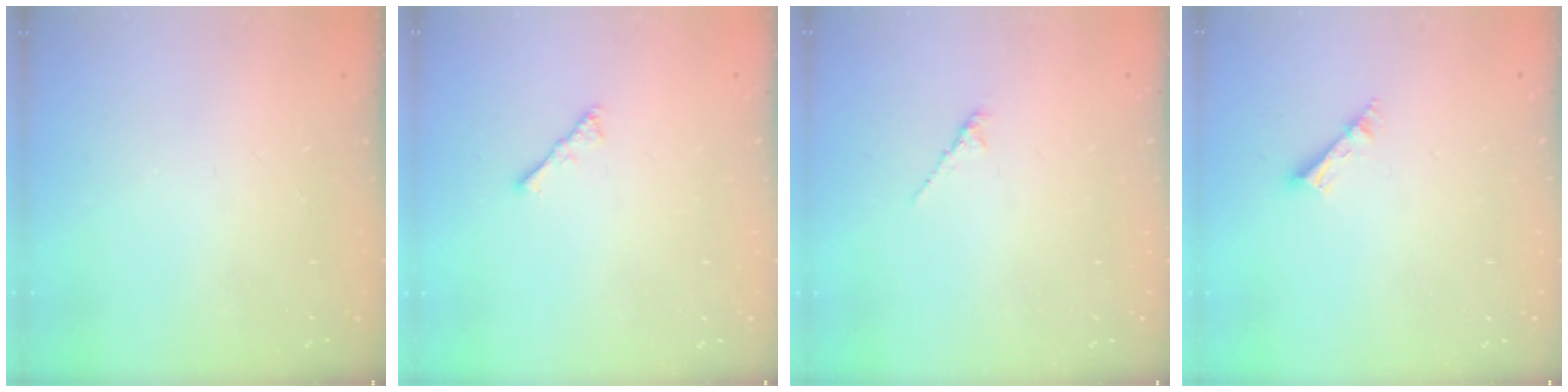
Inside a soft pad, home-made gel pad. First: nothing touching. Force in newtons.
{"total": 2.1, "press": 2.1, "slide": 0.5}
{"total": 1.6, "press": 1.5, "slide": 0.5}
{"total": 3.9, "press": 3.8, "slide": 0.5}